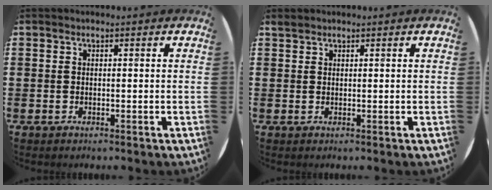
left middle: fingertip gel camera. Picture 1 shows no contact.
{"total": 0.8, "force": [0.7, 0.2, -0.1], "torque": [0.001, 0.002, 0.015]}